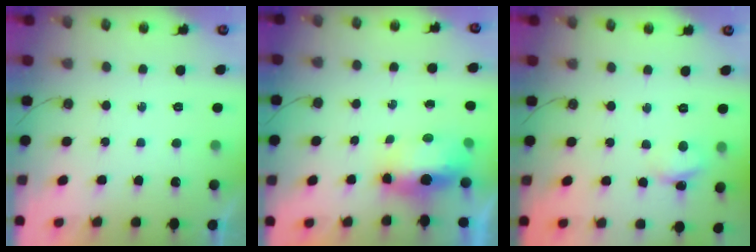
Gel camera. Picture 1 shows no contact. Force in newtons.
{"total": 7.1, "press": 7.1, "slide": 0.5}
{"total": 3.1, "press": 3.1, "slide": 0.3}